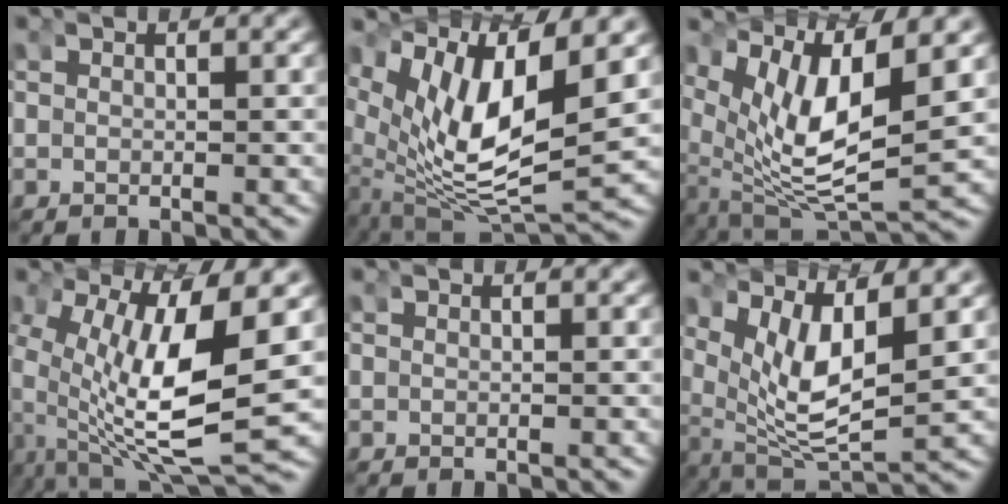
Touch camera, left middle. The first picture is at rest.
{"total": 12.4, "force": [1.1, 7.8, 9.6], "torque": [-0.194, -0.029, 0.034]}
{"total": 10.6, "force": [0.5, 6.5, 8.4], "torque": [-0.174, -0.042, 0.033]}
{"total": 13.8, "force": [-0.8, 6.6, 12.0], "torque": [-0.226, -0.041, 0.010]}
{"total": 0.0}
{"total": 9.4, "force": [1.4, 5.6, 7.4], "torque": [-0.156, -0.031, 0.041]}